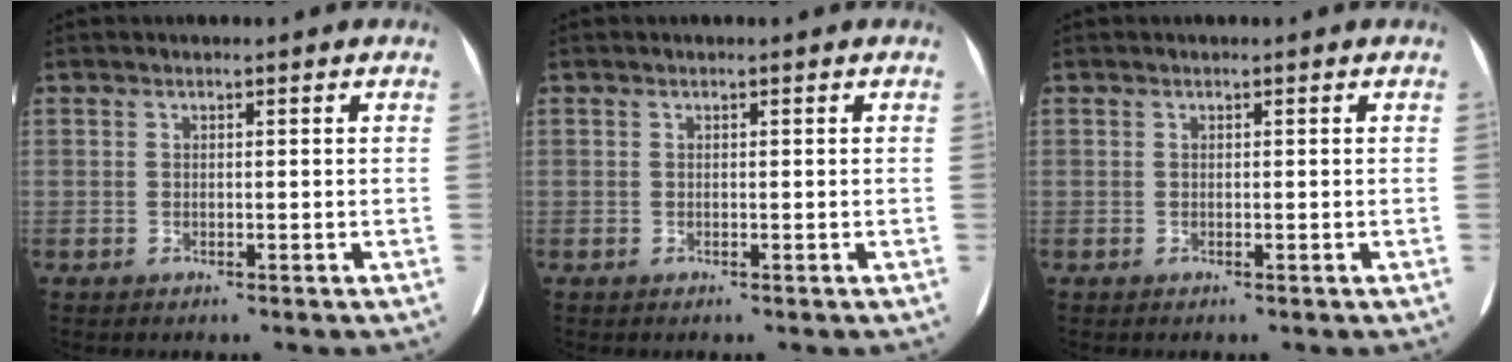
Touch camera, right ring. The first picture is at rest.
{"total": 0.0}
{"total": 0.0}